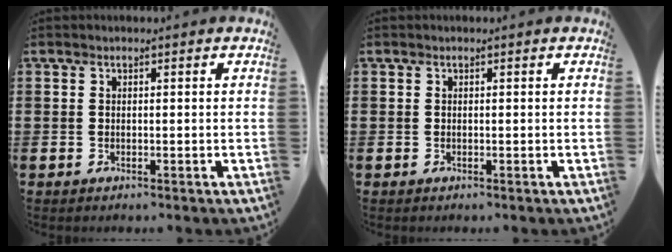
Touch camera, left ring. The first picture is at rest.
{"total": 0.0}